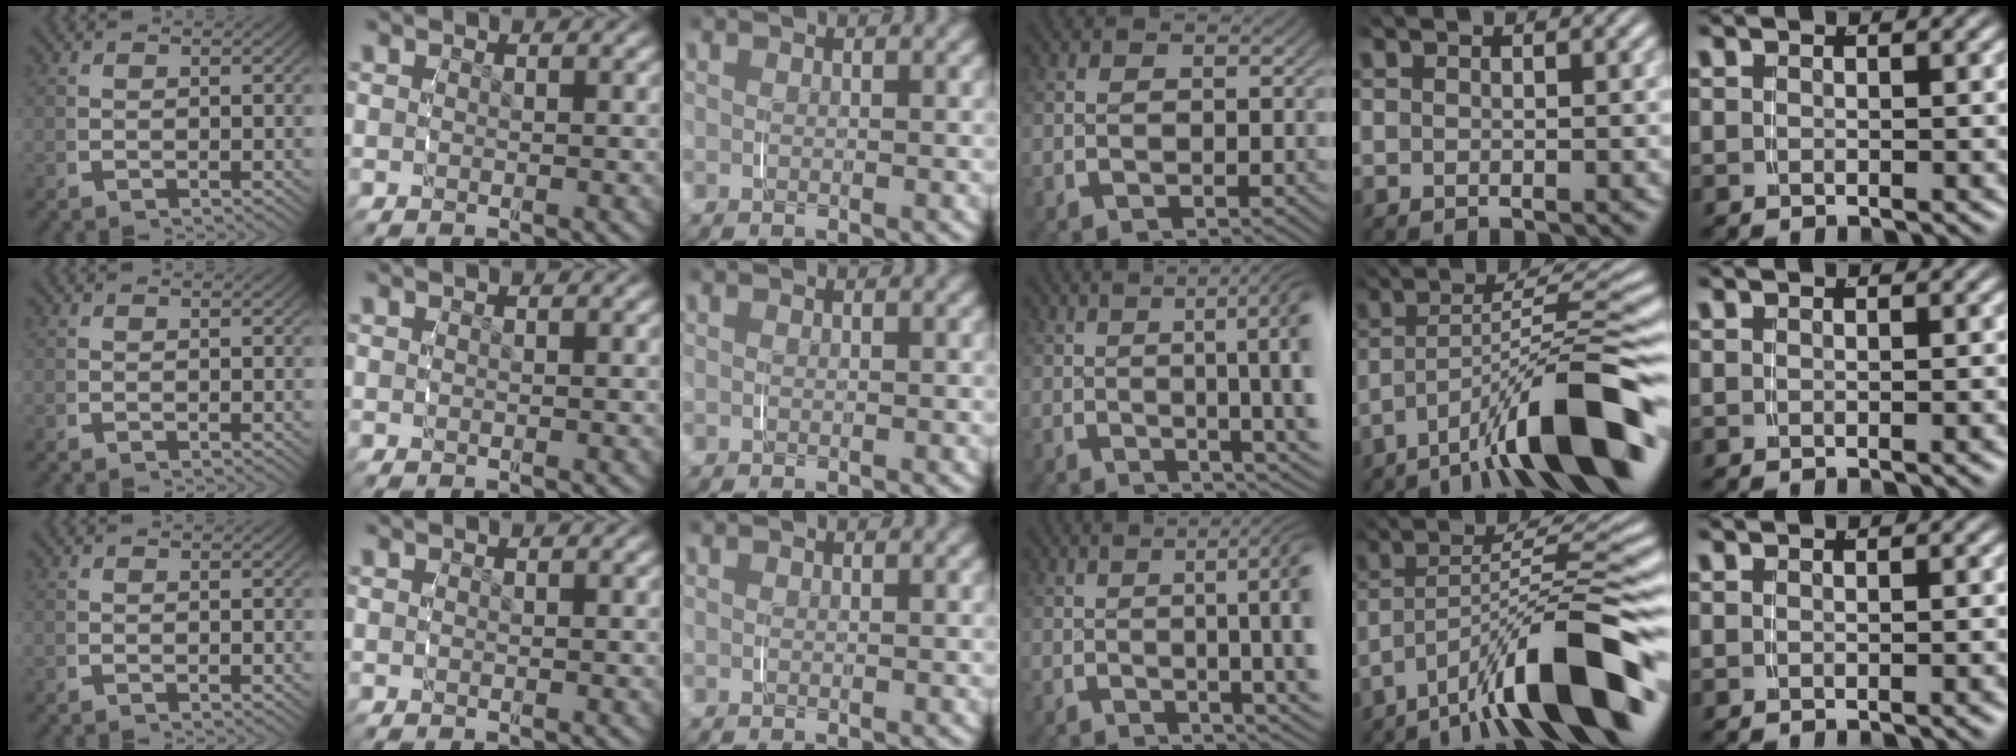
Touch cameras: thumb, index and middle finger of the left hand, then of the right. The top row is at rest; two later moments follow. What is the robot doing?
{"motion": "grasp_and_lifting", "object": "pencil case"}